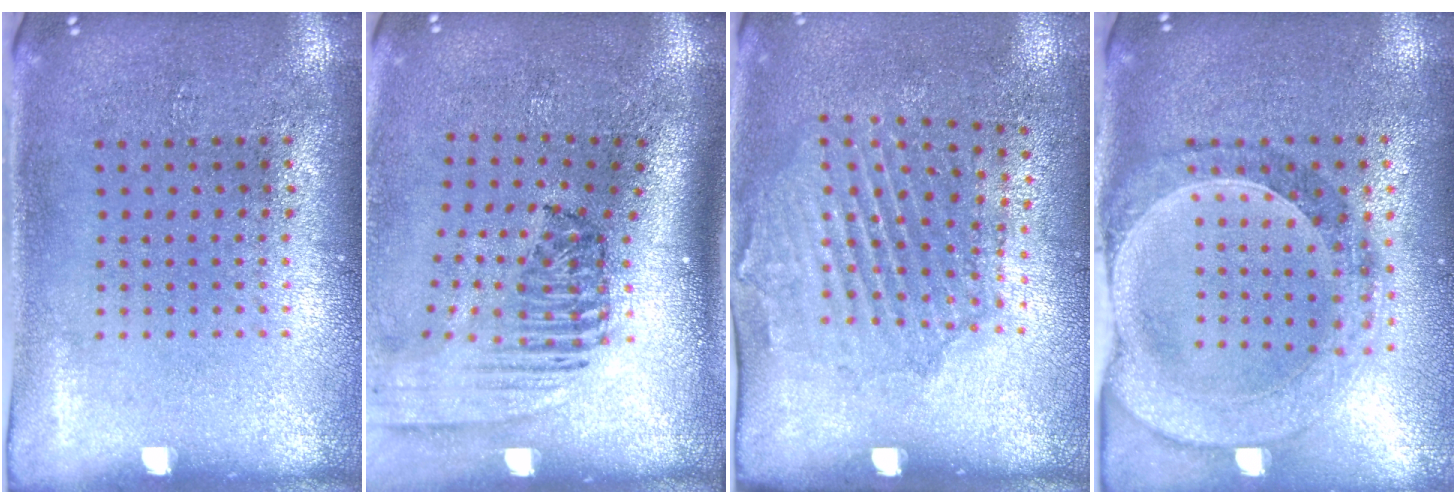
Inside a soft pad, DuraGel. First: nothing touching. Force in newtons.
{"total": 2.4, "press": 1.7, "slide": 1.8}
{"total": 1.8, "press": 1.5, "slide": 0.9}
{"total": 1.4, "press": 1.4, "slide": 0.2}